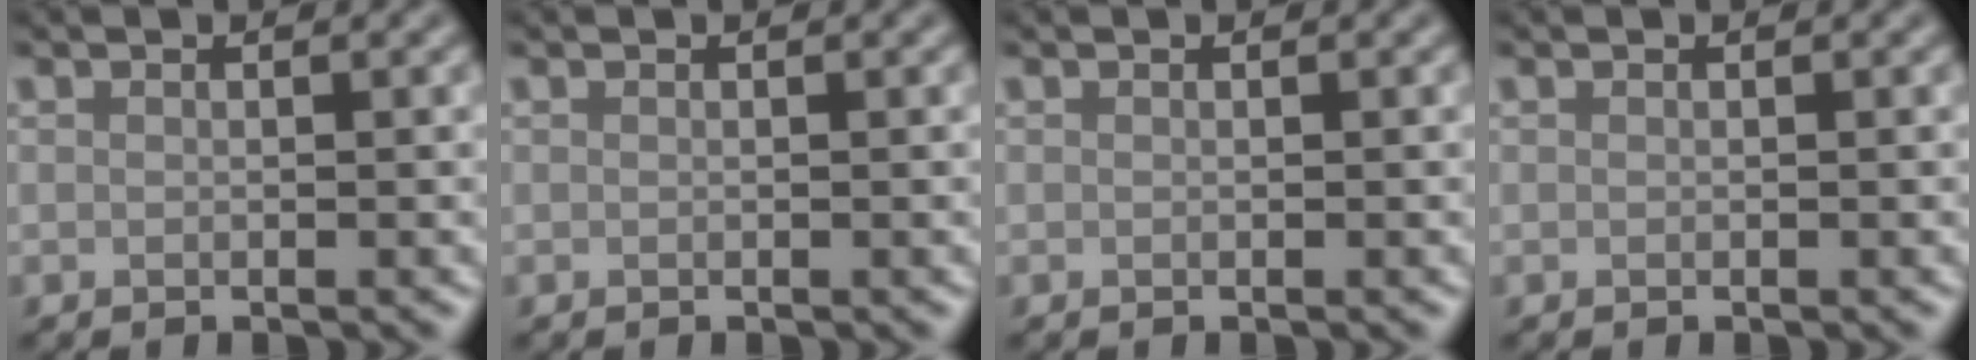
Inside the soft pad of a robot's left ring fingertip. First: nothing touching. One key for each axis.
{"total": 0.0}
{"total": 0.0}
{"total": 0.0}